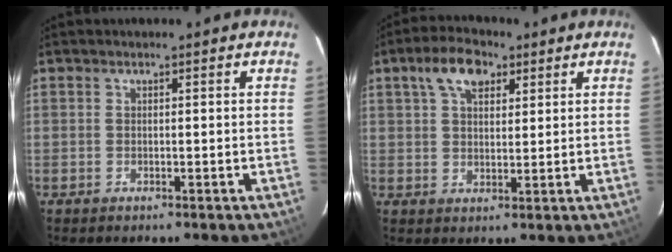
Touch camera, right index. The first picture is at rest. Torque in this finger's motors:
{"motor_torque": [0.42, 0.06, 0.38, 0.09]}